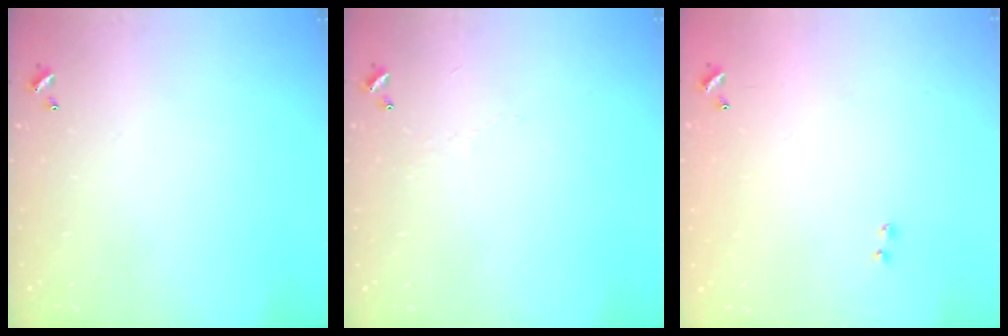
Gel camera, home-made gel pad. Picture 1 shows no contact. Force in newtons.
{"total": 2.0, "press": 1.9, "slide": 0.4}
{"total": 8.9, "press": 8.9, "slide": 0.4}